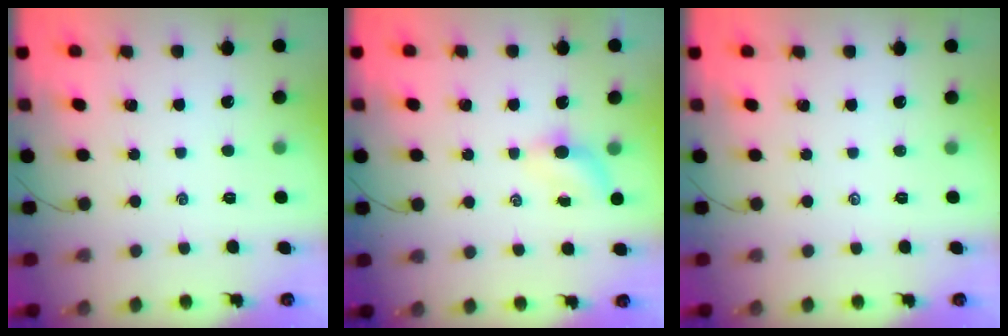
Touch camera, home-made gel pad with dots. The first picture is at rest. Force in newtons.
{"total": 3.6, "press": 3.4, "slide": 1.3}
{"total": 0.0}